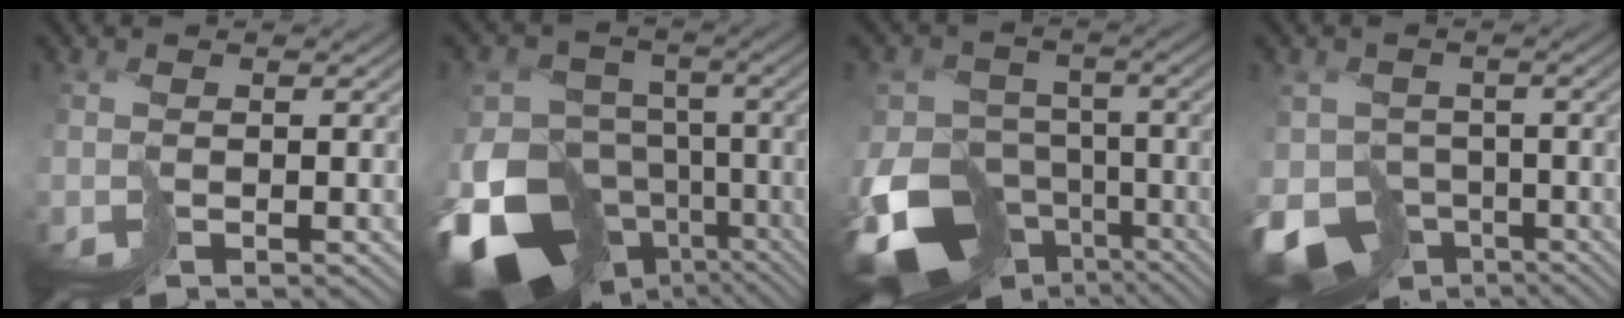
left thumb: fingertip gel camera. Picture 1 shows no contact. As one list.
[{"total": 19.2, "force": [-9.6, 13.8, 9.3], "torque": [-0.207, -0.049, -0.117]}, {"total": 14.7, "force": [-6.9, 10.9, 7.0], "torque": [-0.184, -0.039, -0.076]}, {"total": 10.3, "force": [-5.9, 7.4, 4.1], "torque": [-0.098, -0.027, -0.086]}]